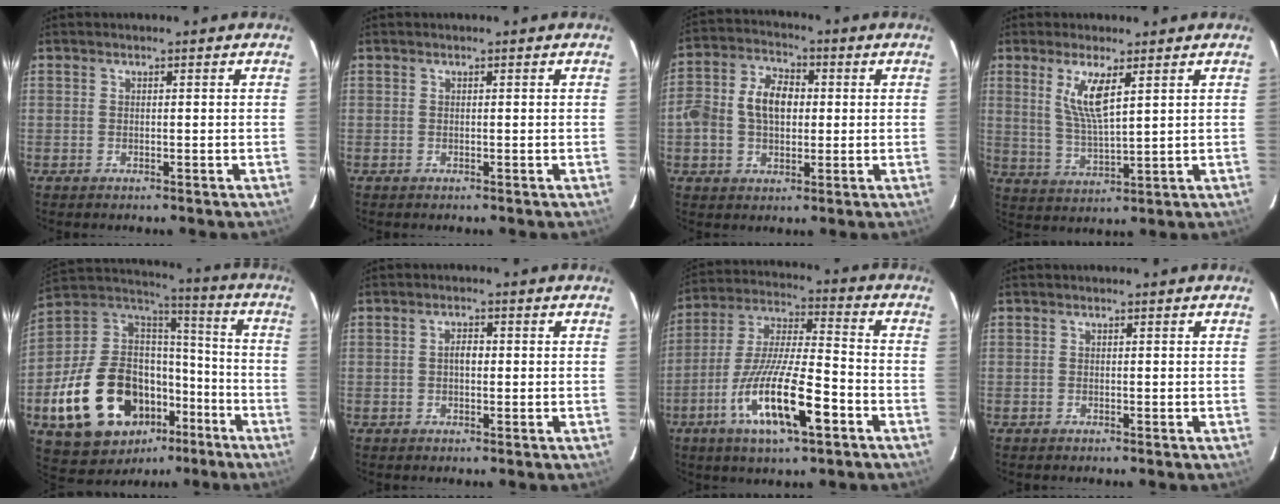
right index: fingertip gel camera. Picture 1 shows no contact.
{"total": 0.0}
{"total": 9.6, "force": [0.2, 6.6, 7.0], "torque": [-0.142, 0.026, 0.001]}
{"total": 7.3, "force": [3.2, 1.3, 6.4], "torque": [-0.127, -0.012, 0.067]}
{"total": 26.9, "force": [-12.0, 16.8, 17.3], "torque": [-0.365, 0.015, -0.181]}
{"total": 2.1, "force": [0.0, 1.2, 1.7], "torque": [-0.031, 0.008, -0.002]}
{"total": 17.0, "force": [-7.6, 3.7, 14.7], "torque": [-0.292, -0.020, -0.142]}
{"total": 0.0}